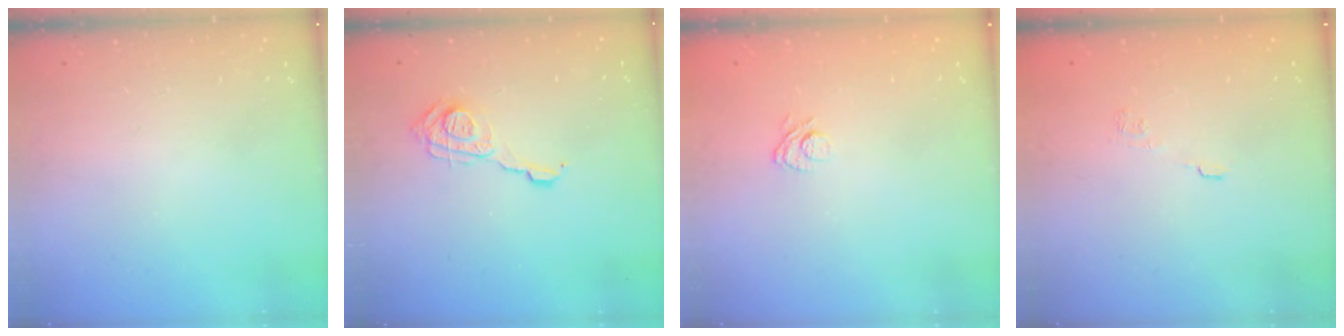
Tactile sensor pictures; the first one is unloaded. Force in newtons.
{"total": 10.4, "press": 10.4, "slide": 0.4}
{"total": 6.1, "press": 5.9, "slide": 1.3}
{"total": 6.5, "press": 6.4, "slide": 1.1}